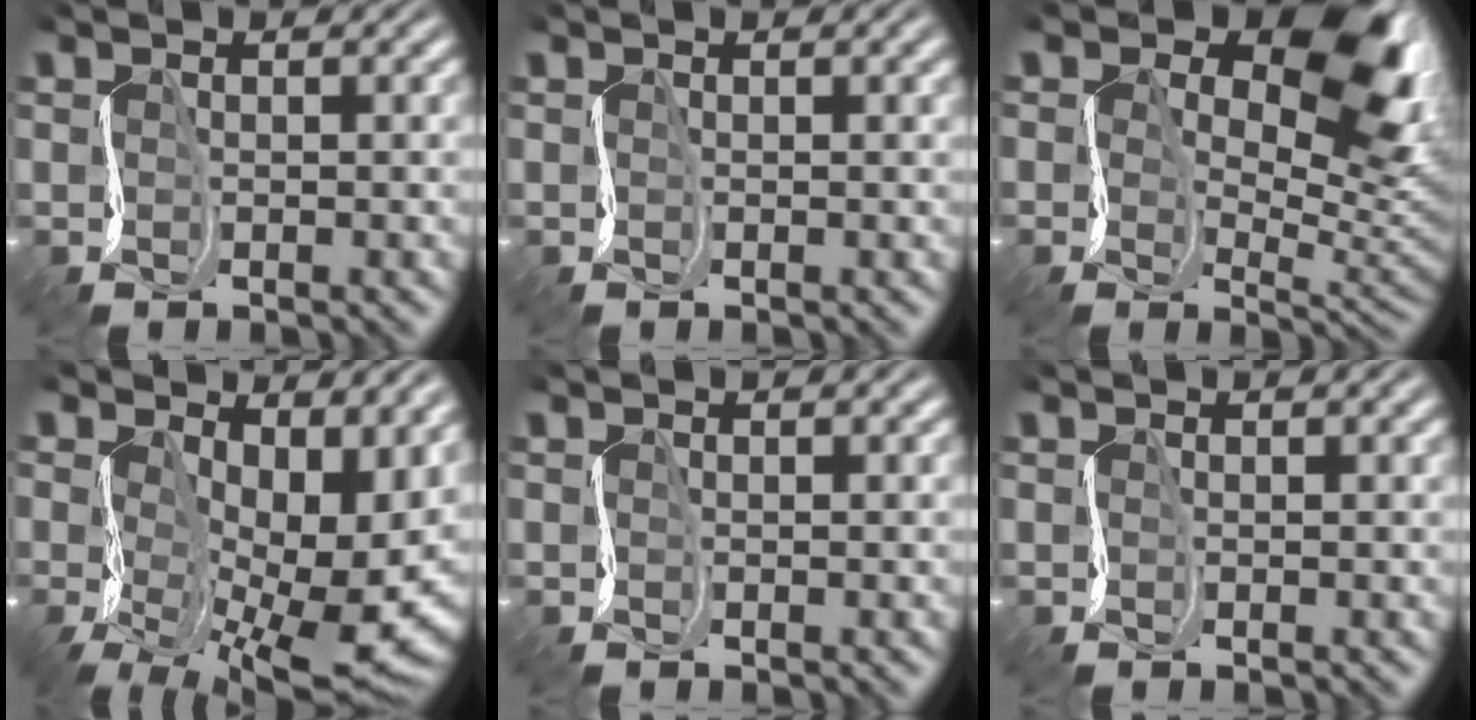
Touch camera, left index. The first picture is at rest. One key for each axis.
{"total": 2.0, "fx": 0.9, "fy": 0.9, "fz": 1.6, "tx": -0.027, "ty": 0.012, "tz": 0.004}
{"total": 11.0, "fx": 5.0, "fy": 6.0, "fz": 7.7, "tx": -0.094, "ty": -0.009, "tz": 0.071}
{"total": 11.3, "fx": -0.4, "fy": 5.7, "fz": 9.7, "tx": -0.147, "ty": -0.039, "tz": 0.001}
{"total": 0.0}
{"total": 0.9, "fx": 0.5, "fy": 0.4, "fz": 0.7, "tx": -0.015, "ty": 0.008, "tz": 0.003}